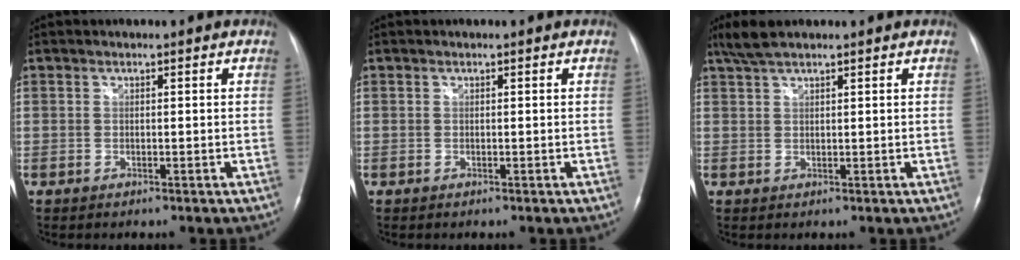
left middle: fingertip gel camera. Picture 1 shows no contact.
{"total": 0.0}
{"total": 3.7, "force": [3.0, 0.5, 2.1], "torque": [-0.053, 0.013, 0.065]}